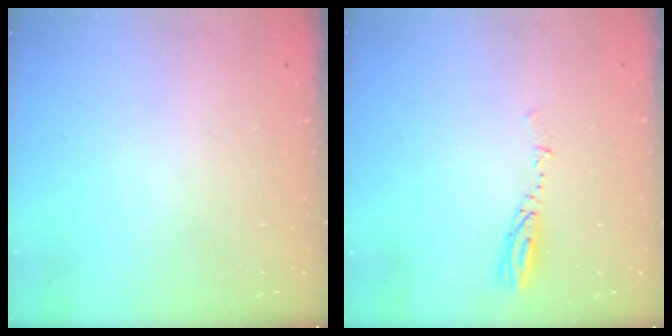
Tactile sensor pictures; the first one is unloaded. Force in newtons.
{"total": 3.7, "press": 3.7, "slide": 0.4}